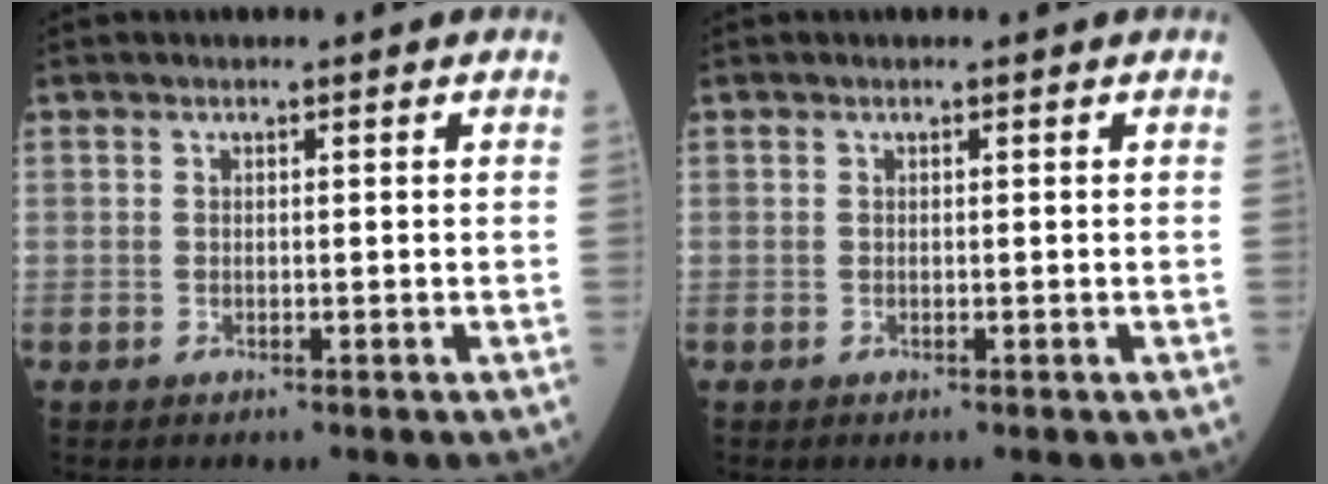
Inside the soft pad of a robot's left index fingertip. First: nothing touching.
{"total": 0.0}